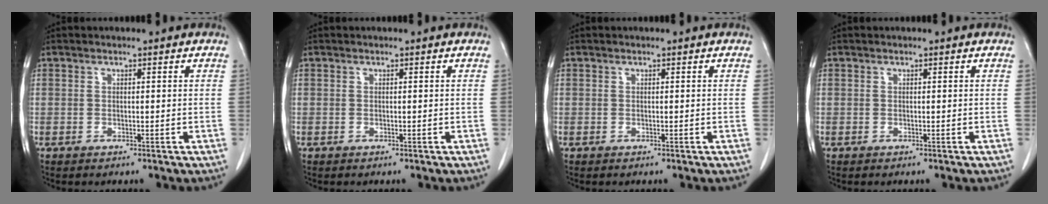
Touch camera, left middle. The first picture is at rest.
{"total": 0.0}
{"total": 0.0}
{"total": 0.0}